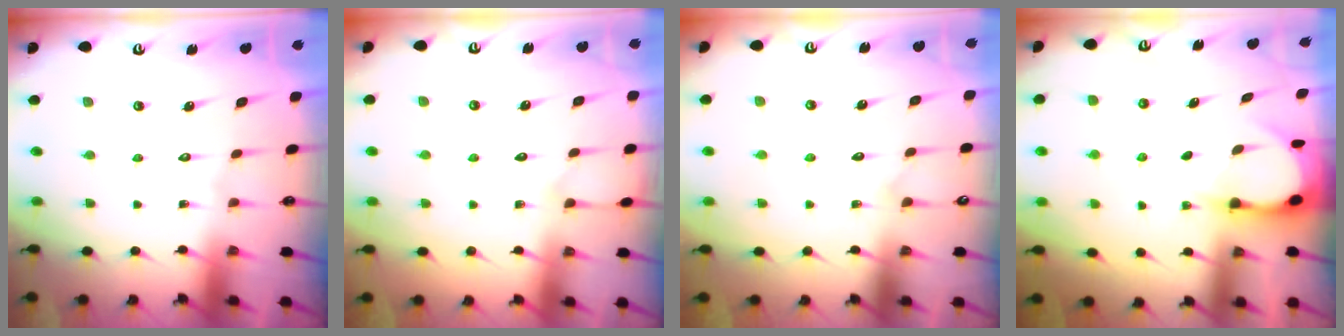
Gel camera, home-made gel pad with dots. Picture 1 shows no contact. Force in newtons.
{"total": 3.5, "press": 3.5, "slide": 0.5}
{"total": 5.0, "press": 5.0, "slide": 0.5}
{"total": 3.1, "press": 3.1, "slide": 0.3}